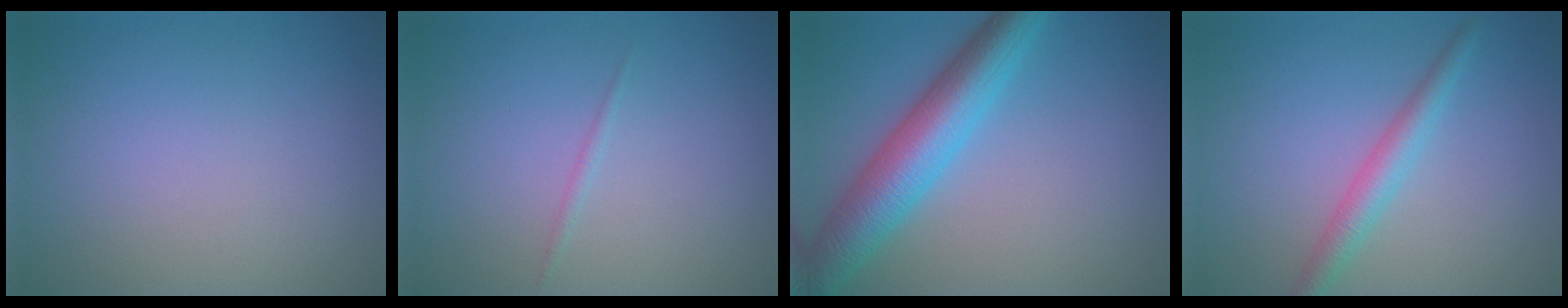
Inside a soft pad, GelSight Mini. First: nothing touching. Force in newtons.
{"total": 0.5, "press": 0.5, "slide": 0.0}
{"total": 7.0, "press": 7.0, "slide": 0.2}
{"total": 2.7, "press": 2.7, "slide": 0.1}